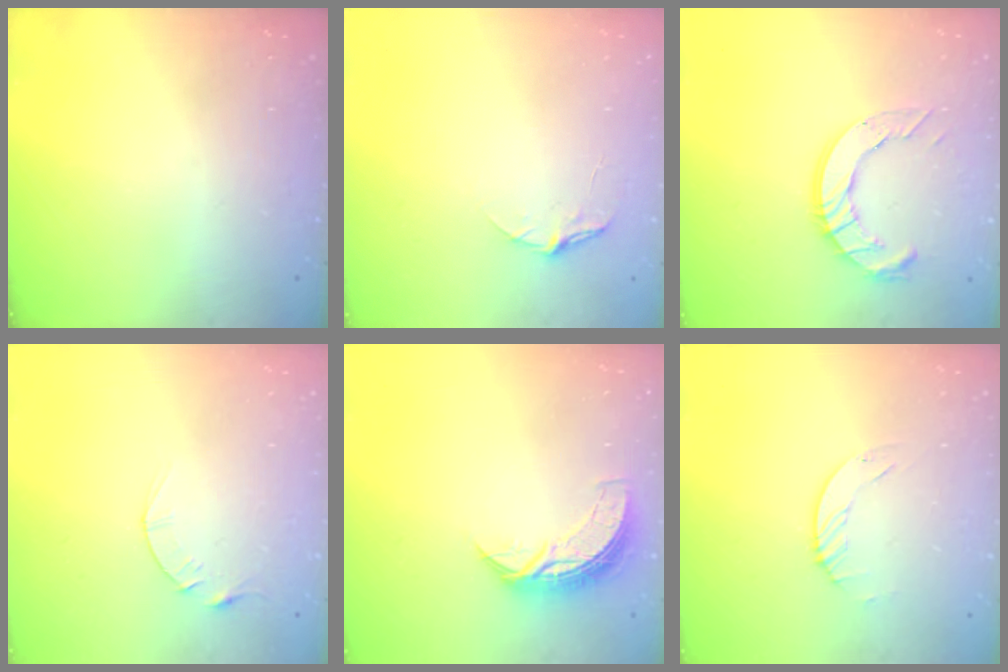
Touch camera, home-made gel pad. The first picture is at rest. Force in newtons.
{"total": 5.3, "press": 5.2, "slide": 0.6}
{"total": 10.6, "press": 10.5, "slide": 0.9}
{"total": 3.9, "press": 3.9, "slide": 0.5}
{"total": 7.5, "press": 7.5, "slide": 0.4}
{"total": 1.2, "press": 1.2, "slide": 0.2}